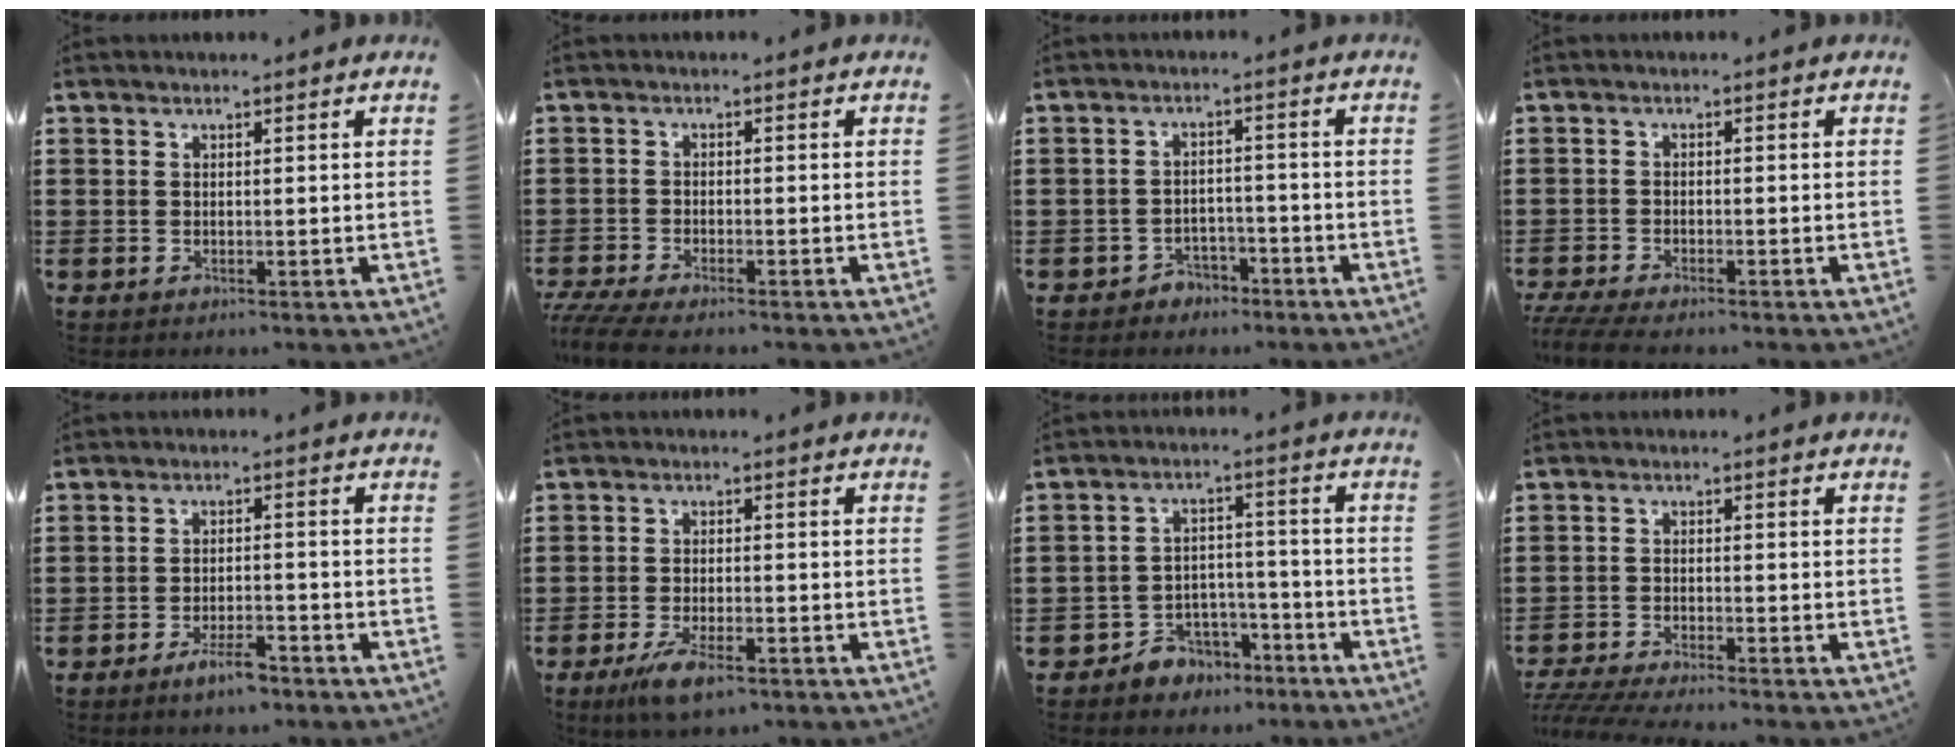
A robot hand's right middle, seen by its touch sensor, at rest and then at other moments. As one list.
[{"total": 3.4, "force": [-3.2, 0.1, 1.3], "torque": [-0.044, -0.013, -0.068]}, {"total": 2.8, "force": [-2.6, 1.0, 0.1], "torque": [-0.011, 0.004, -0.056]}, {"total": 3.0, "force": [-2.8, 0.1, 1.3], "torque": [-0.035, -0.007, -0.058]}, {"total": 4.1, "force": [-3.0, 0.9, 2.6], "torque": [-0.048, 0.004, -0.056]}, {"total": 5.5, "force": [-3.2, 1.5, 4.1], "torque": [-0.093, -0.007, -0.062]}, {"total": 4.8, "force": [-4.2, 2.2, 0.3], "torque": [-0.014, 0.014, -0.086]}, {"total": 3.6, "force": [-3.4, -0.1, 1.1], "torque": [-0.032, -0.010, -0.073]}]